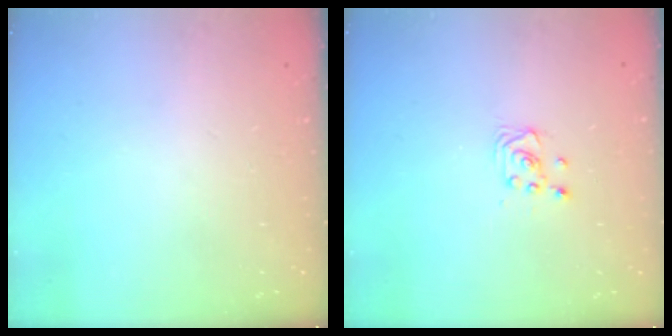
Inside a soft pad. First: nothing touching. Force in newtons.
{"total": 2.6, "press": 2.6, "slide": 0.2}